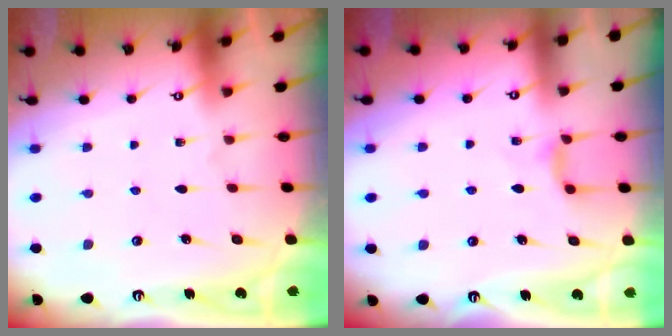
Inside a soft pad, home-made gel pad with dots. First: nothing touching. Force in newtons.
{"total": 5.0, "press": 5.0, "slide": 0.7}